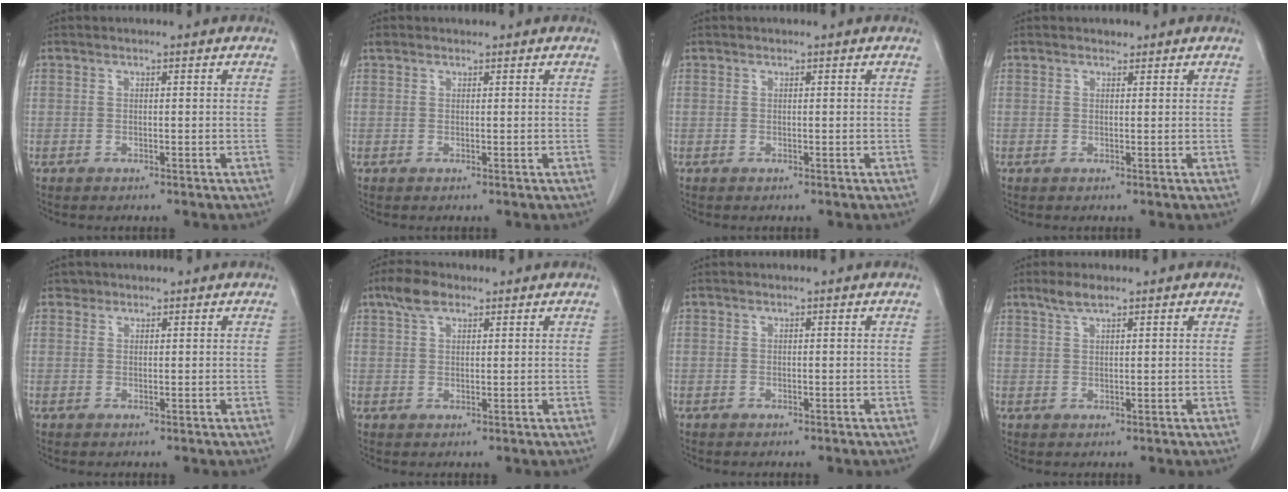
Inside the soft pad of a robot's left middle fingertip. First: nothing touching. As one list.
[{"total": 1.0, "force": [0.8, 0.5, 0.1], "torque": [-0.009, 0.014, 0.016]}, {"total": 0.0}, {"total": 0.8, "force": [0.7, 0.4, 0.1], "torque": [-0.004, -0.004, 0.009]}, {"total": 0.9, "force": [0.8, 0.5, -0.2], "torque": [0.004, 0.004, 0.011]}, {"total": 4.0, "force": [2.7, 1.8, 2.4], "torque": [-0.056, 0.013, 0.053]}, {"total": 0.0}, {"total": 2.5, "force": [2.0, 0.4, 1.6], "torque": [-0.037, 0.005, 0.040]}]